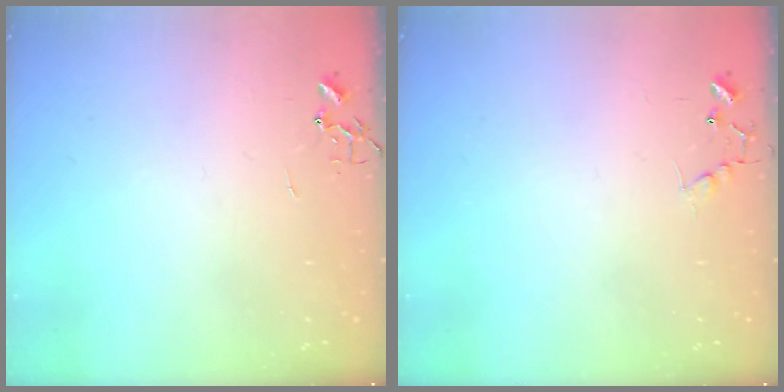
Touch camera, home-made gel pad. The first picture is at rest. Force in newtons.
{"total": 6.7, "press": 6.7, "slide": 0.4}